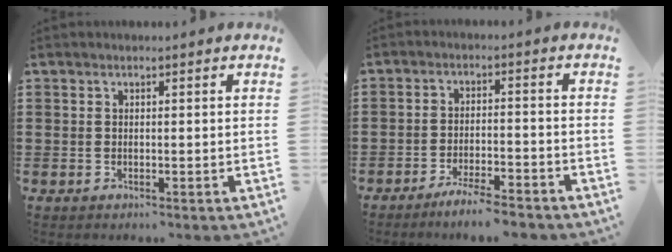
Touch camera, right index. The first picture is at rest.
{"total": 4.7, "force": [-4.2, 0.0, 1.9], "torque": [-0.040, -0.004, -0.082]}